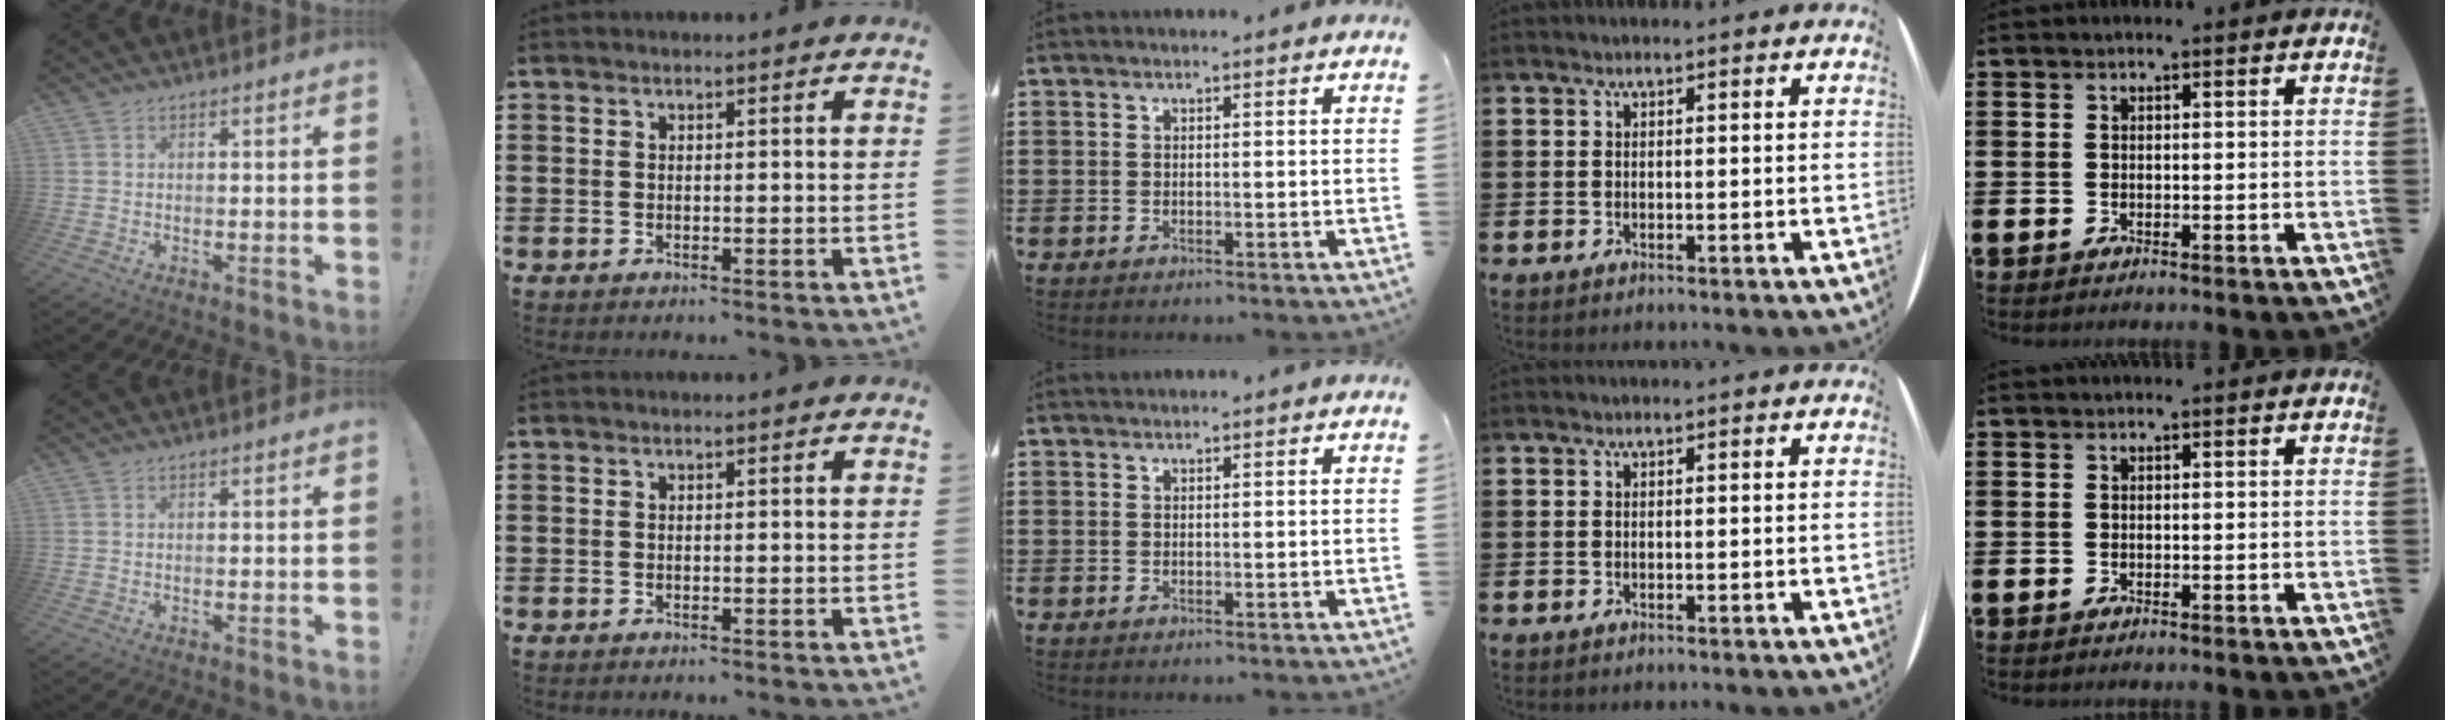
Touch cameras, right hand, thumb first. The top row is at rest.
{}